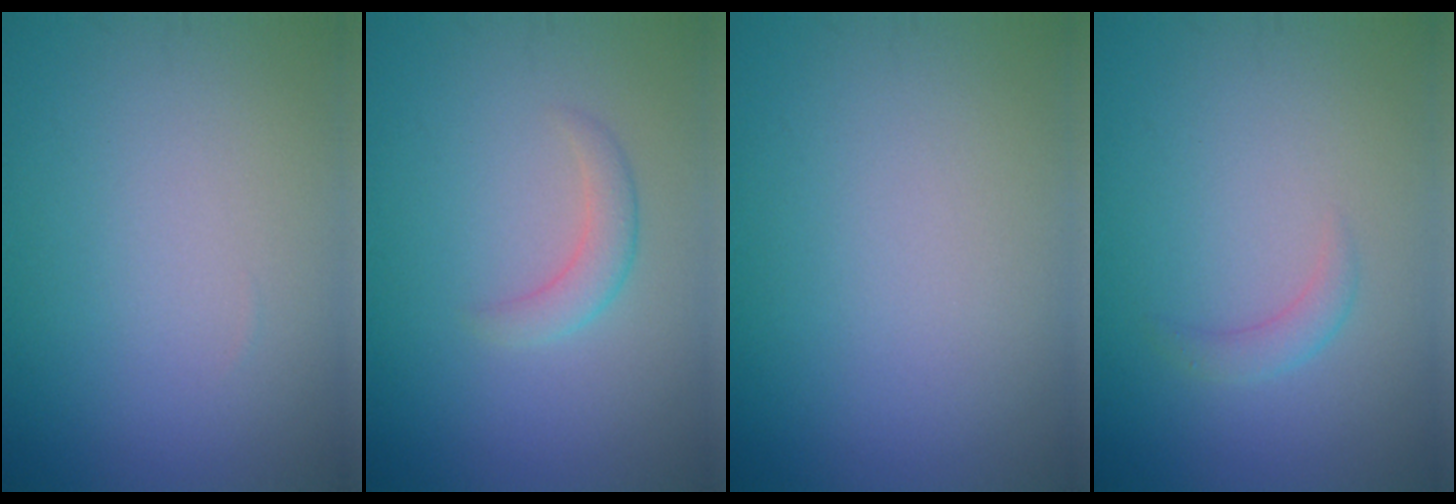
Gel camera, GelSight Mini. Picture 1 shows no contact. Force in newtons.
{"total": 1.9, "press": 1.9, "slide": 0.1}
{"total": 0.0}
{"total": 1.4, "press": 1.4, "slide": 0.0}